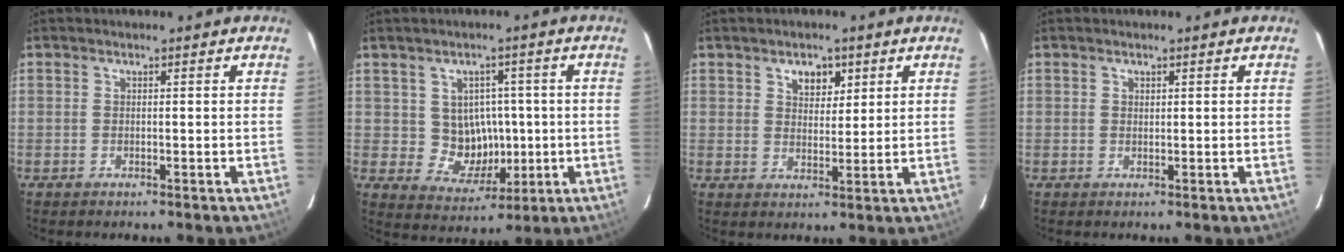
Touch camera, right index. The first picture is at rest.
{"total": 7.7, "force": [0.2, 7.2, 2.7], "torque": [-0.055, 0.009, 0.020]}
{"total": 4.5, "force": [2.4, 2.9, 2.6], "torque": [-0.033, 0.004, 0.040]}
{"total": 0.6, "force": [0.3, 0.5, 0.2], "torque": [-0.003, 0.002, 0.006]}